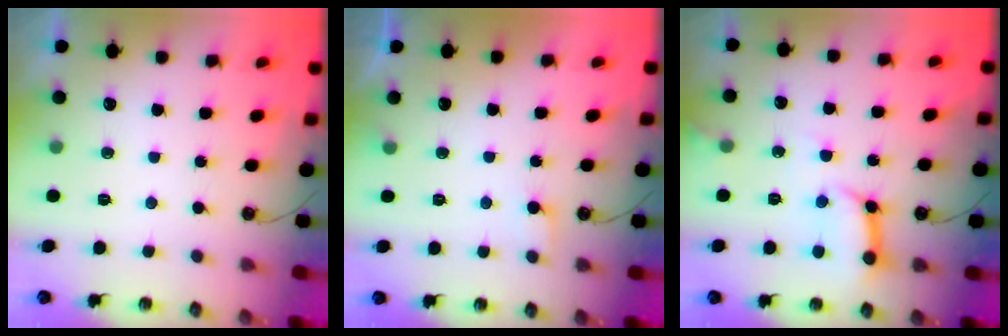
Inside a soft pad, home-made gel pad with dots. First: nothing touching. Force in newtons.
{"total": 5.6, "press": 5.6, "slide": 0.4}
{"total": 11.3, "press": 11.3, "slide": 1.3}